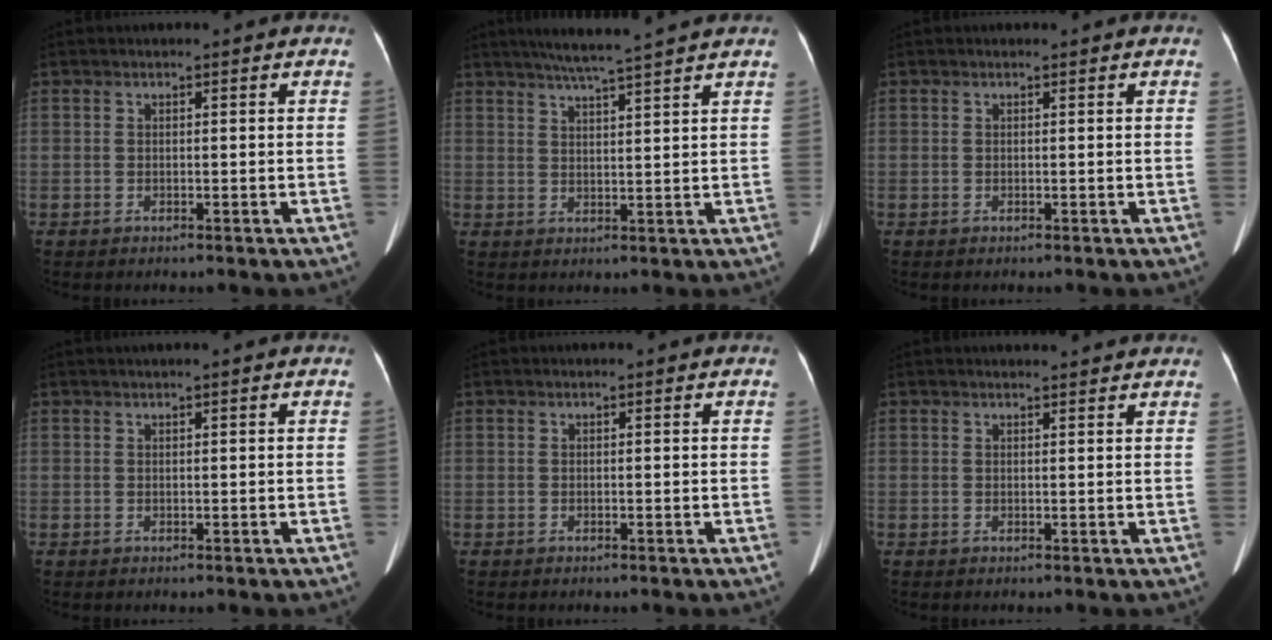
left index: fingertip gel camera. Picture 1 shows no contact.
{"total": 8.6, "force": [7.3, -1.1, 4.4], "torque": [-0.074, 0.016, 0.104]}
{"total": 0.5, "force": [0.5, 0.0, 0.2], "torque": [-0.004, 0.007, 0.009]}
{"total": 1.5, "force": [1.2, -0.3, 0.9], "torque": [-0.014, 0.016, 0.026]}
{"total": 0.0}
{"total": 4.9, "force": [4.7, 0.3, 1.3], "torque": [-0.017, 0.018, 0.050]}